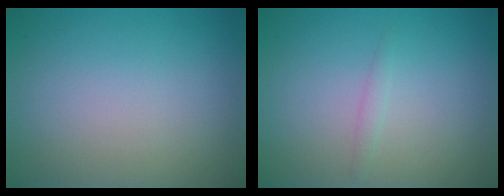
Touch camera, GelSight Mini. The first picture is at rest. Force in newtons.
{"total": 0.6, "press": 0.6, "slide": 0.0}